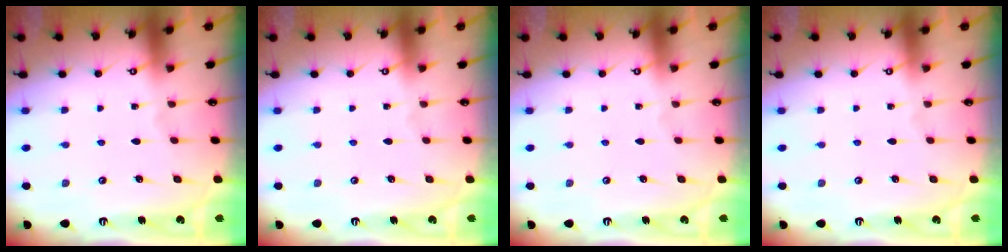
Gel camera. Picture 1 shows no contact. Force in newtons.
{"total": 0.0}
{"total": 0.0}
{"total": 0.0}